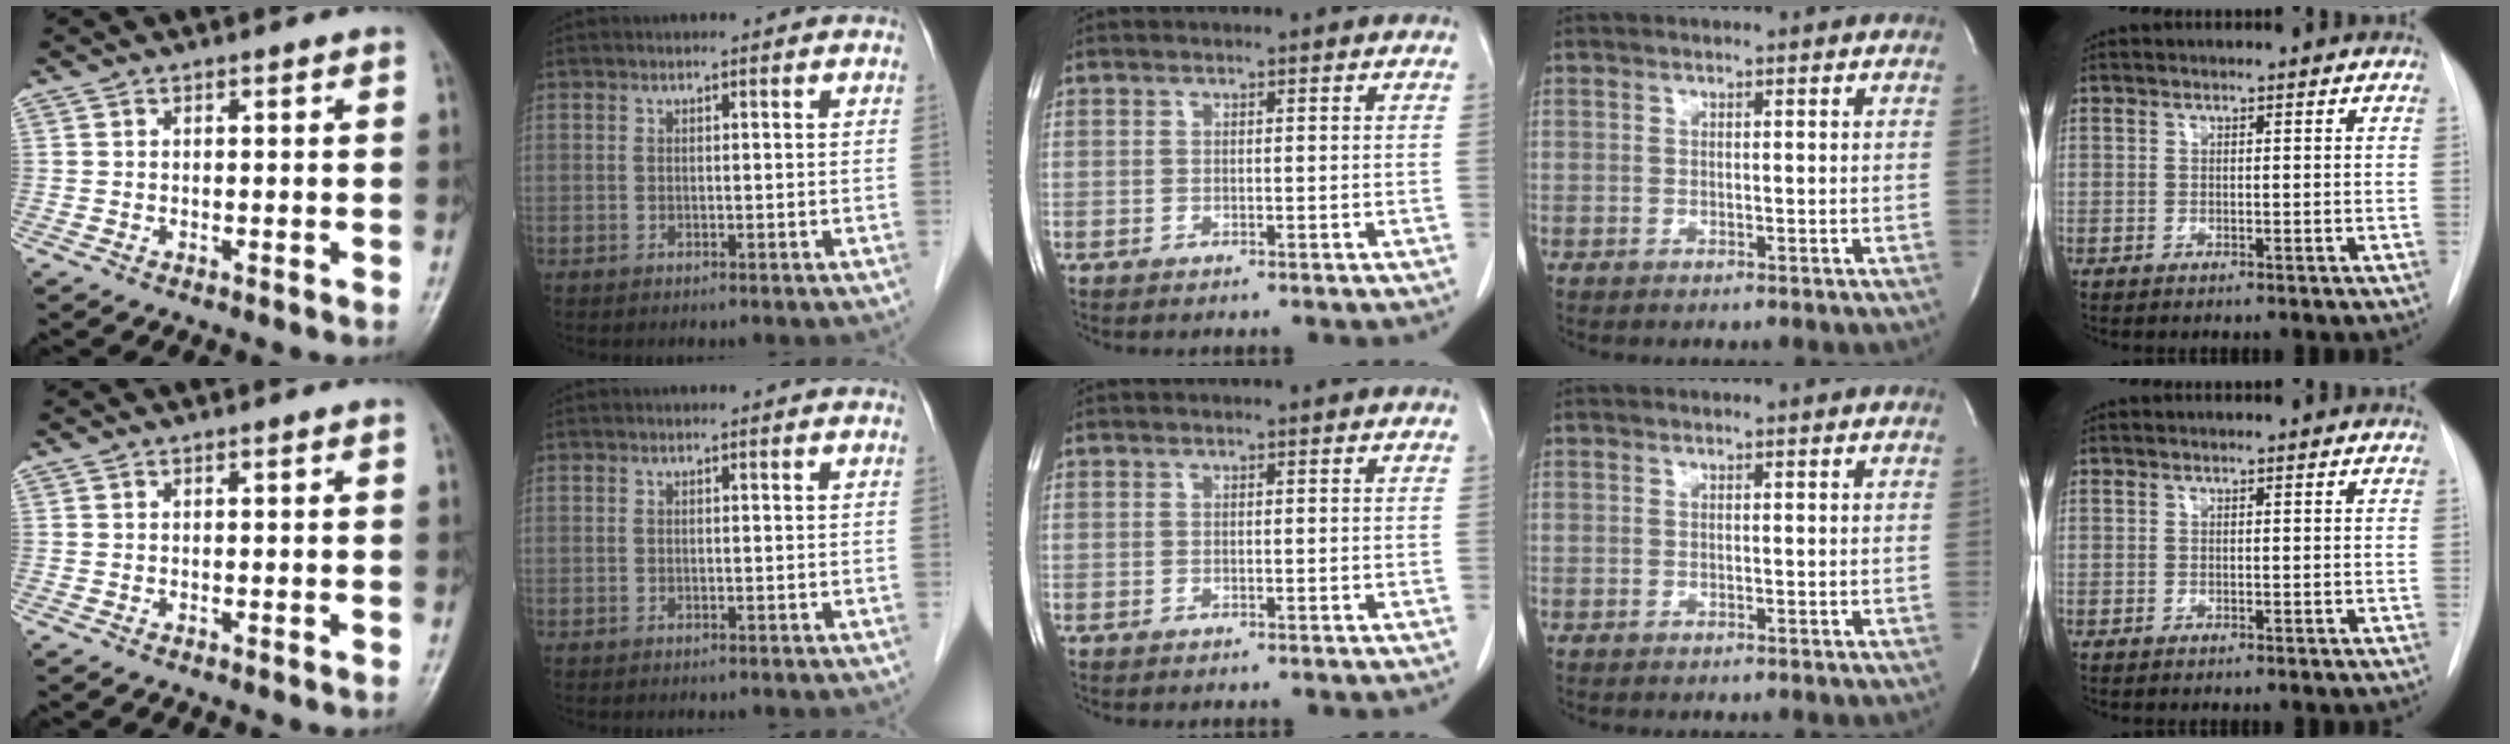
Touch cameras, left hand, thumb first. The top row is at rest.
{}